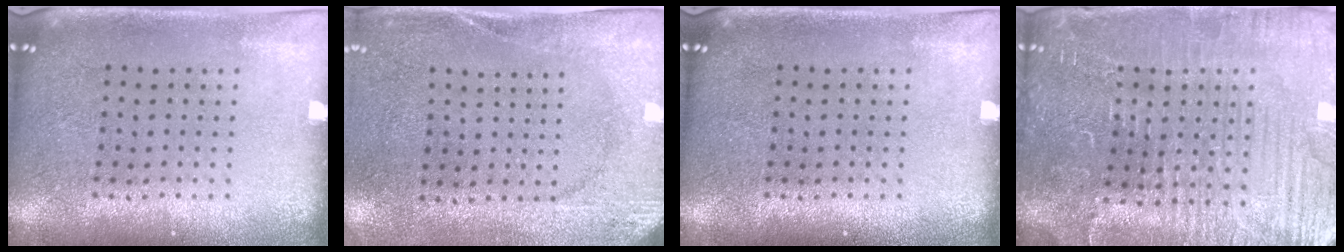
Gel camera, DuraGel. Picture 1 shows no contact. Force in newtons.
{"total": 2.6, "press": 2.1, "slide": 1.6}
{"total": 0.0}
{"total": 4.7, "press": 4.5, "slide": 1.5}